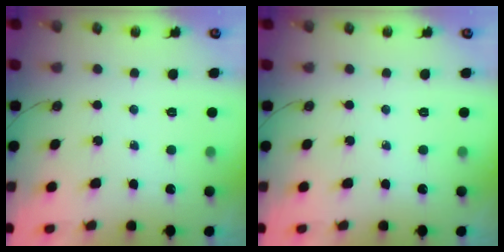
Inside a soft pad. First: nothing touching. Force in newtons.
{"total": 0.0}